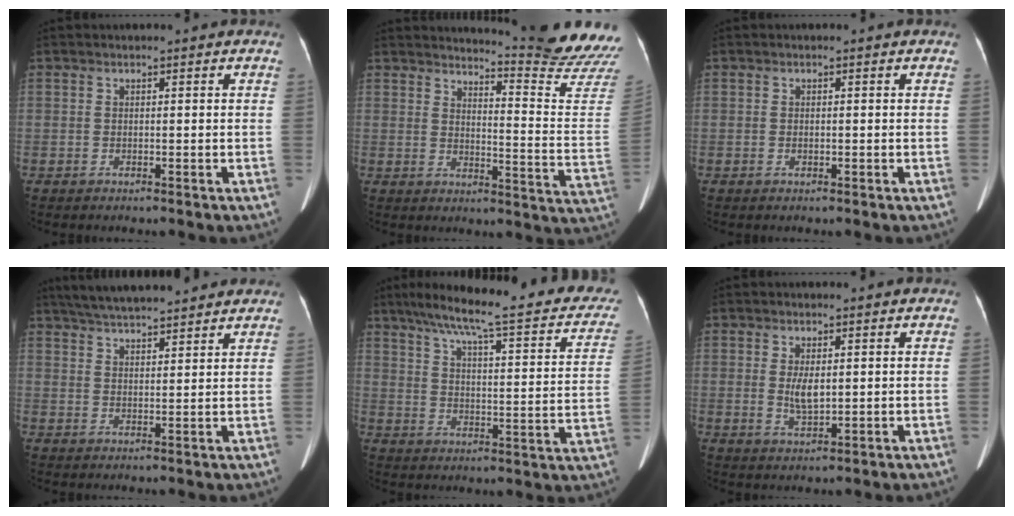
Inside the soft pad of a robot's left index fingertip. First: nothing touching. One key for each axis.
{"total": 15.8, "fx": 15.4, "fy": -3.1, "fz": 2.1, "tx": -0.036, "ty": -0.153, "tz": 0.172}
{"total": 0.5, "fx": -0.1, "fy": 0.3, "fz": 0.4, "tx": -0.010, "ty": 0.000, "tz": -0.002}
{"total": 12.8, "fx": 11.5, "fy": 1.5, "fz": 5.5, "tx": -0.095, "ty": 0.032, "tz": 0.174}
{"total": 26.8, "fx": 21.0, "fy": 4.2, "fz": 16.1, "tx": -0.232, "ty": 0.006, "tz": 0.265}
{"total": 3.4, "fx": 0.6, "fy": 1.3, "fz": 3.1, "tx": -0.062, "ty": -0.006, "tz": 0.016}